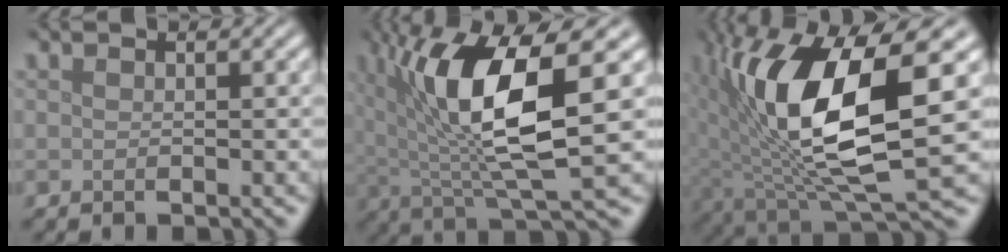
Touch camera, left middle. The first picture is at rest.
{"total": 10.2, "force": [2.4, 2.7, 9.5], "torque": [-0.170, -0.005, 0.047]}
{"total": 13.5, "force": [1.7, 5.3, 12.3], "torque": [-0.232, -0.018, 0.037]}